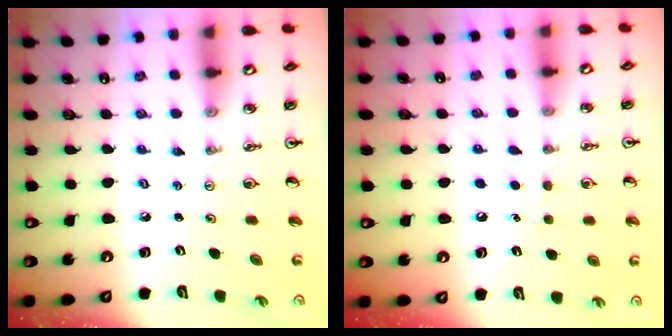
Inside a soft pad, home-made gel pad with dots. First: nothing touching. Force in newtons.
{"total": 6.6, "press": 6.5, "slide": 0.7}